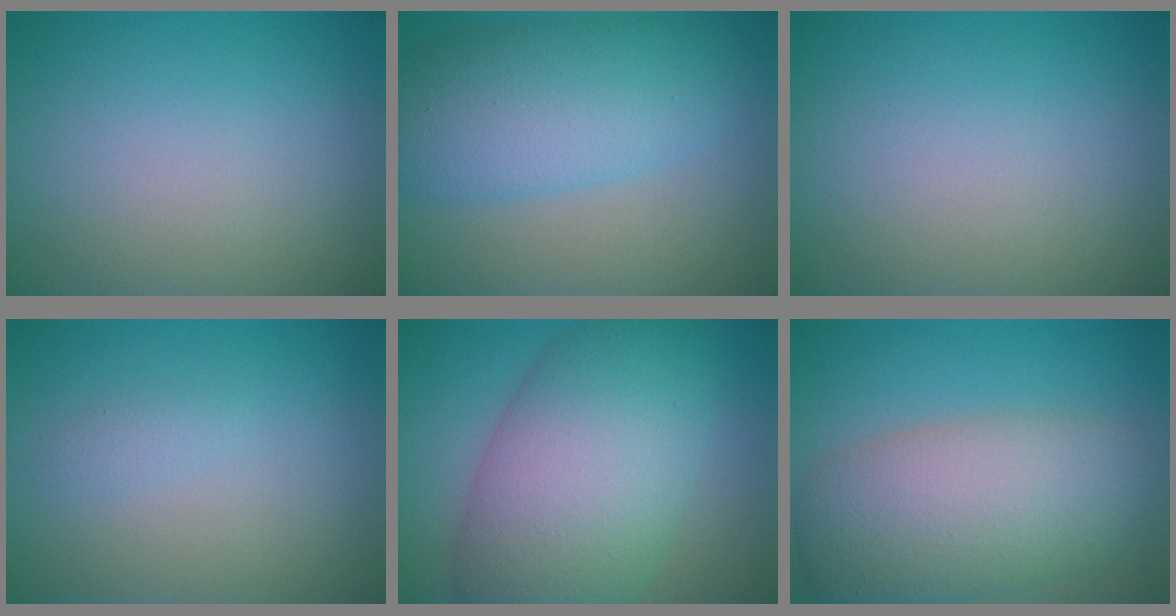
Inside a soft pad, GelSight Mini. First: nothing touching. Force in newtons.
{"total": 7.9, "press": 7.9, "slide": 0.1}
{"total": 0.0}
{"total": 0.8, "press": 0.7, "slide": 0.1}
{"total": 11.8, "press": 11.8, "slide": 0.4}
{"total": 8.9, "press": 8.9, "slide": 0.2}